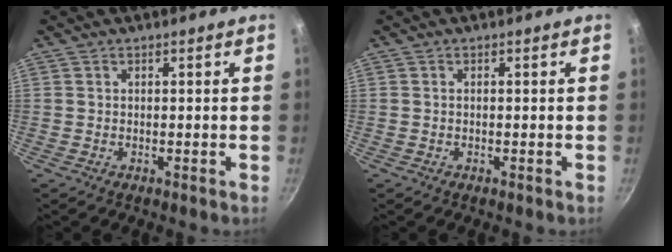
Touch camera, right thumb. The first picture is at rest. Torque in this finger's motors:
{"motor_torque": [-0.26, -0.01, -0.21, 0.12, 0.06]}